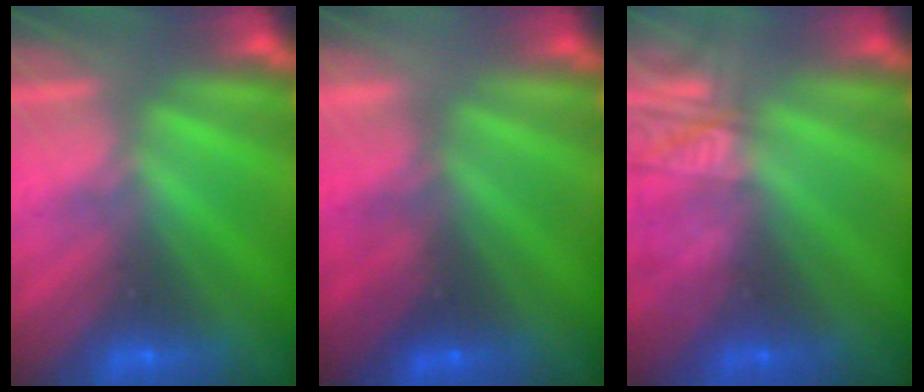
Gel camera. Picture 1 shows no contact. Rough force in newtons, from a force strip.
{"total": 1.7}
{"total": 2.3}